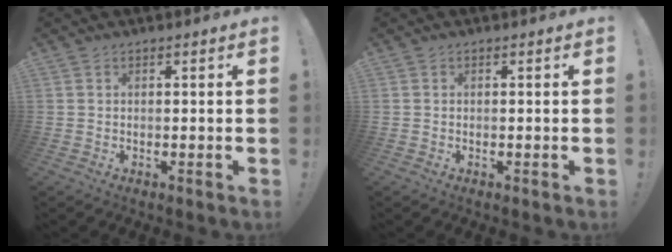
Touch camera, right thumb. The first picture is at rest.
{"total": 0.0}